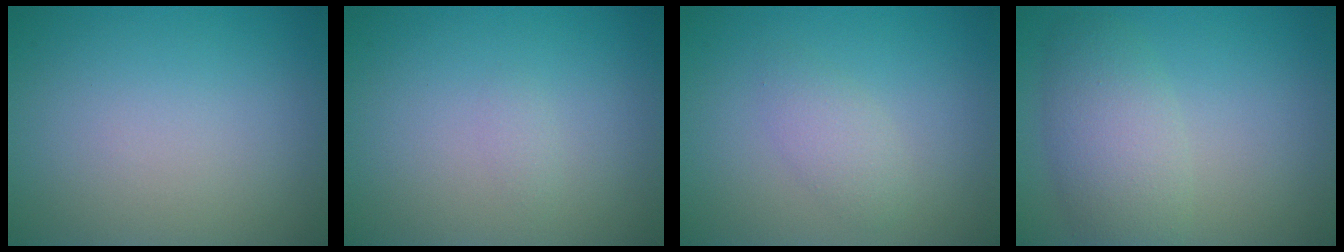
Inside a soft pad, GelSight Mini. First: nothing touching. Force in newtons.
{"total": 0.6, "press": 0.6, "slide": 0.0}
{"total": 1.8, "press": 1.8, "slide": 0.1}
{"total": 4.5, "press": 4.5, "slide": 0.3}